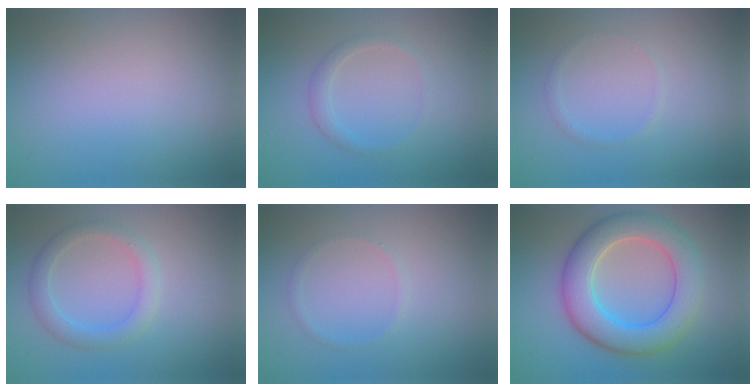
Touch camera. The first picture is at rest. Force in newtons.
{"total": 1.4, "press": 1.4, "slide": 0.1}
{"total": 0.7, "press": 0.7, "slide": 0.0}
{"total": 2.6, "press": 2.6, "slide": 0.2}
{"total": 0.7, "press": 0.7, "slide": 0.1}
{"total": 7.6, "press": 7.6, "slide": 0.5}